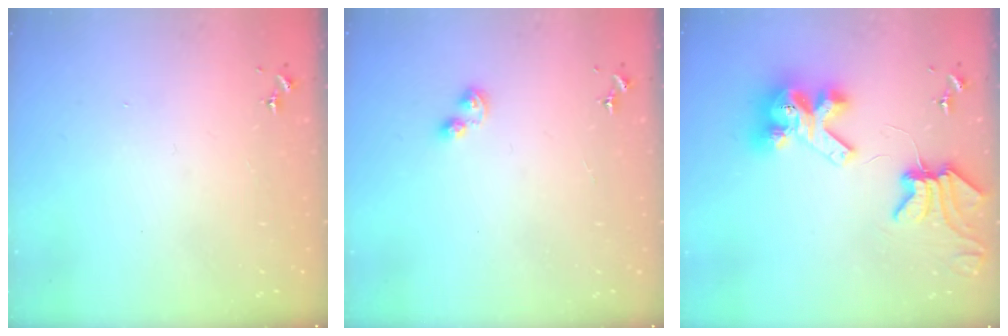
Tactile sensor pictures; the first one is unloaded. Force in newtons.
{"total": 3.5, "press": 3.5, "slide": 0.5}
{"total": 12.4, "press": 12.2, "slide": 1.7}